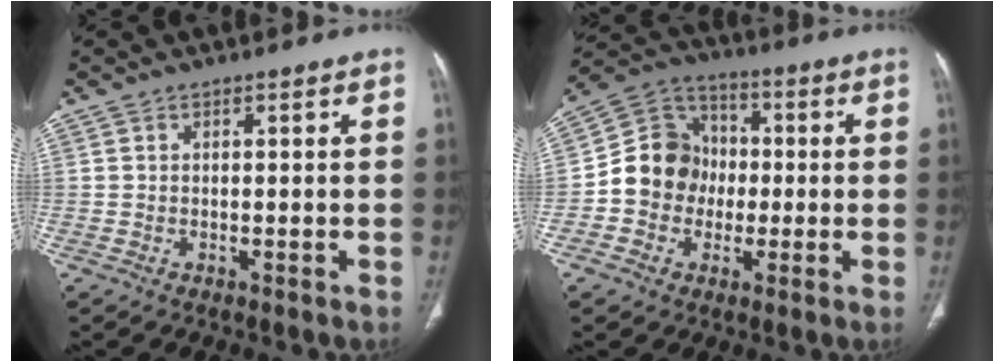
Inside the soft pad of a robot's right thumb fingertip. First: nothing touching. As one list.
[{"total": 12.1, "force": [-1.5, 10.9, 4.9], "torque": [-0.051, 0.032, -0.037]}]